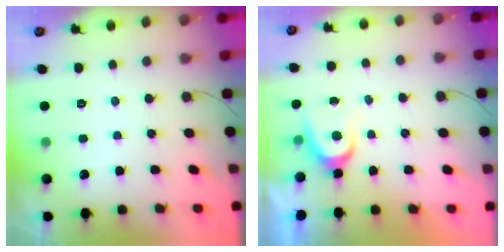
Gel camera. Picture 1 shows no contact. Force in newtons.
{"total": 4.3, "press": 4.3, "slide": 0.5}